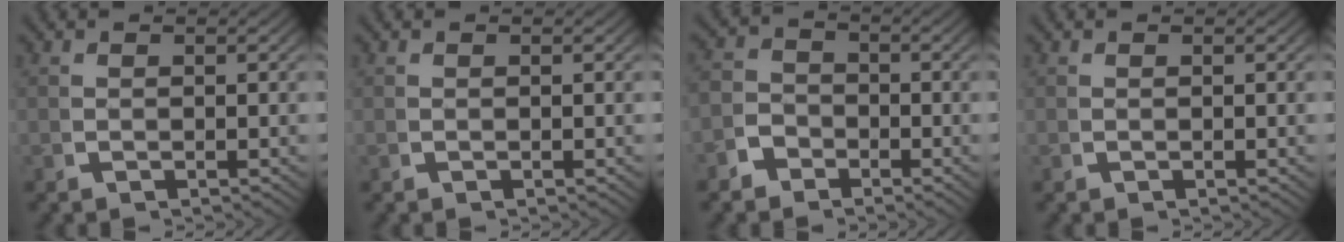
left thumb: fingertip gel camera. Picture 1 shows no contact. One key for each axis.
{"total": 0.0}
{"total": 3.1, "fx": -1.8, "fy": 2.4, "fz": 0.8, "tx": -0.007, "ty": -0.011, "tz": -0.032}
{"total": 0.0}